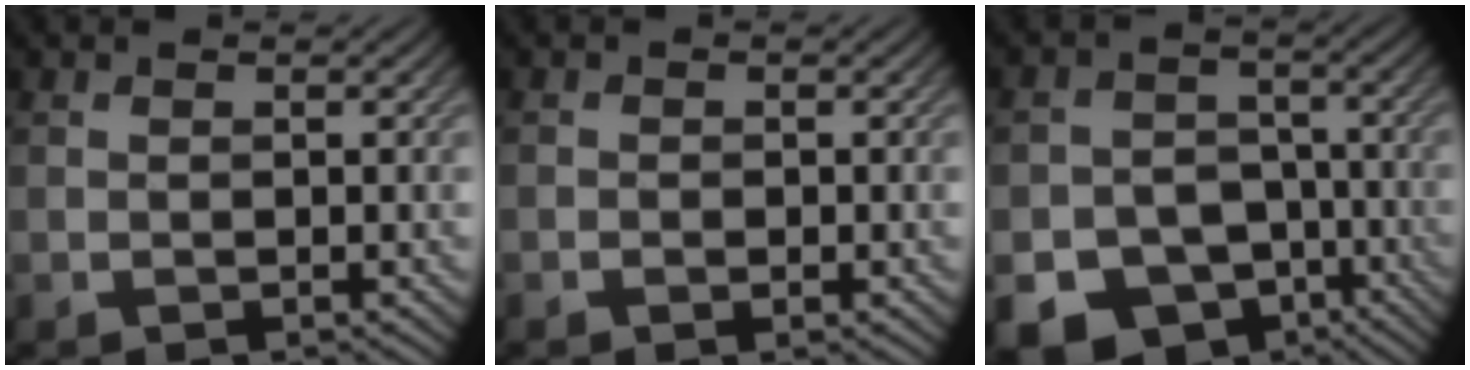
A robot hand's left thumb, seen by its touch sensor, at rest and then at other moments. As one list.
[{"total": 0.8, "force": [-0.4, 0.5, 0.5], "torque": [-0.006, -0.001, -0.006]}, {"total": 13.5, "force": [-8.1, 9.8, 4.4], "torque": [-0.093, -0.044, -0.128]}]